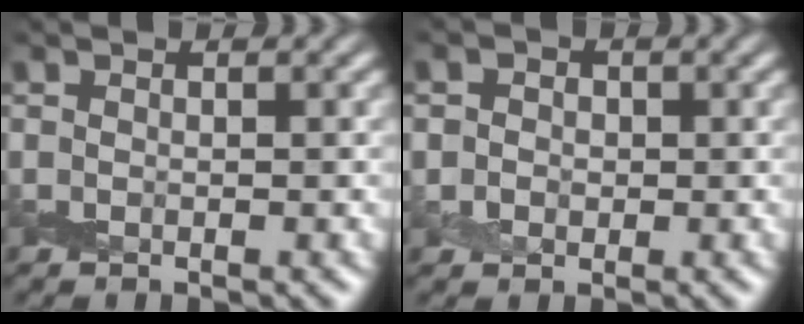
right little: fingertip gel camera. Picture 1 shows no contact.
{"total": 2.0, "force": [0.1, 1.8, 0.8], "torque": [0.004, 0.005, -0.006]}